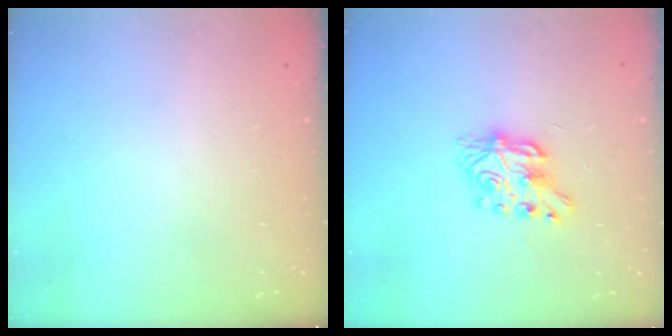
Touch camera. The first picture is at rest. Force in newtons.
{"total": 8.6, "press": 8.5, "slide": 0.8}